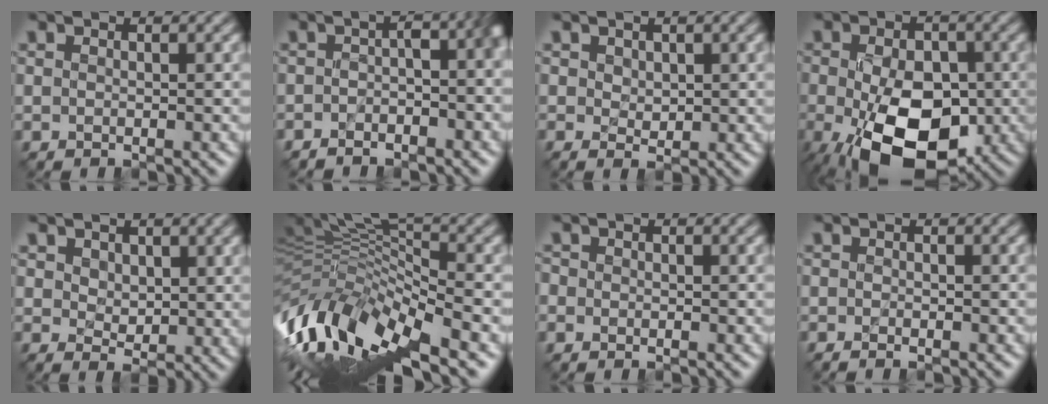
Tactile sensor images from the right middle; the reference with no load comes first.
{"total": 3.9, "force": [-1.8, 1.4, 3.1], "torque": [-0.046, -0.003, -0.035]}
{"total": 0.9, "force": [0.4, 0.8, 0.2], "torque": [-0.008, -0.005, 0.012]}
{"total": 12.2, "force": [-4.0, 7.0, 9.2], "torque": [-0.160, -0.032, -0.057]}
{"total": 1.9, "force": [1.1, 1.3, 0.9], "torque": [-0.023, -0.009, 0.025]}
{"total": 12.3, "force": [-4.7, 4.1, 10.6], "torque": [-0.232, 0.001, -0.082]}
{"total": 0.8, "force": [-0.6, 0.6, 0.0], "torque": [-0.001, -0.005, -0.011]}
{"total": 1.1, "force": [-0.7, 0.3, 0.7], "torque": [-0.001, -0.005, -0.010]}